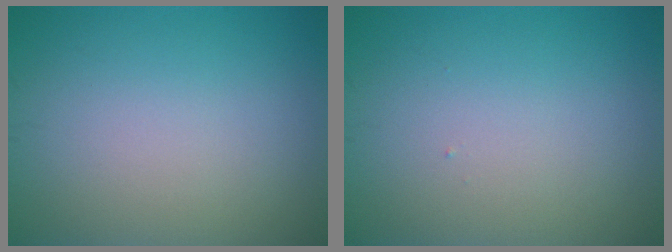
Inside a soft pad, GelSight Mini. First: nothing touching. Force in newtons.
{"total": 0.0}